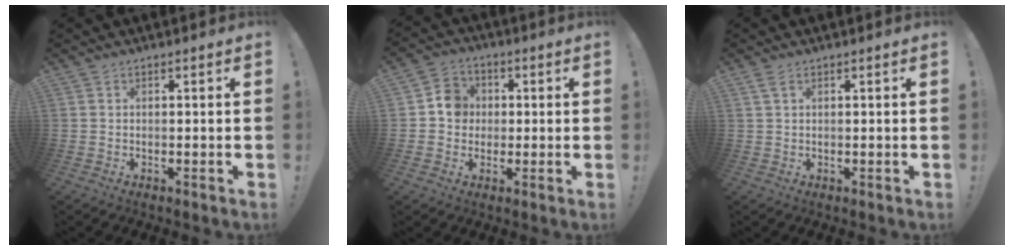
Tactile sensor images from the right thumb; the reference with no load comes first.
{"total": 8.0, "force": [0.3, 7.4, 3.0], "torque": [-0.030, 0.010, 0.008]}
{"total": 1.9, "force": [1.0, 0.7, 1.5], "torque": [-0.033, 0.002, 0.018]}